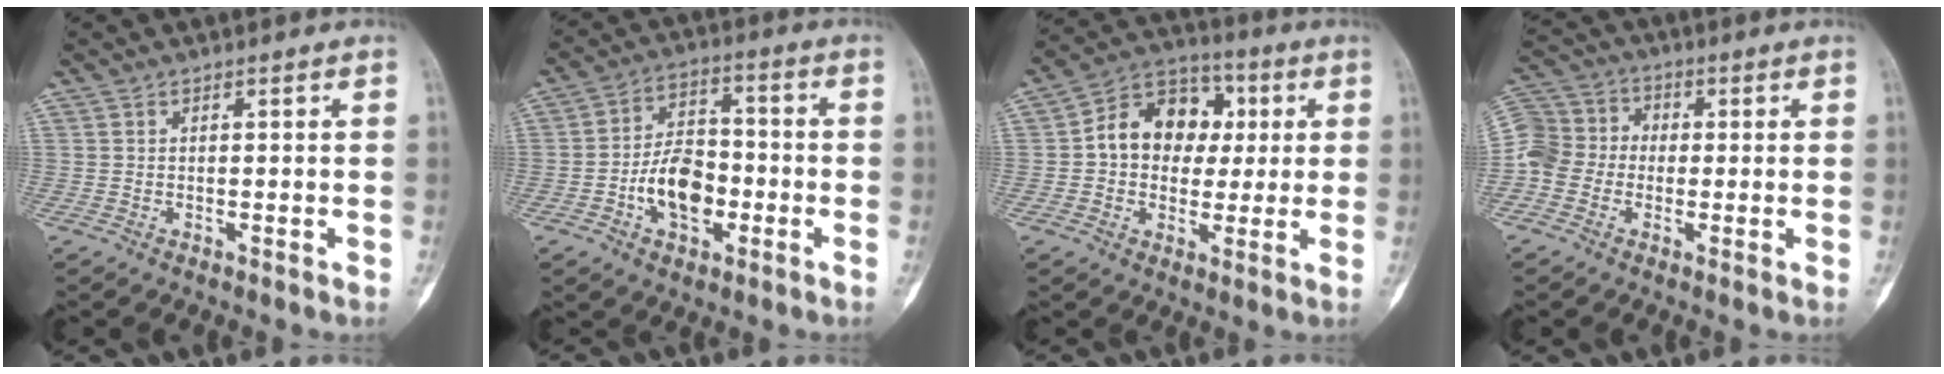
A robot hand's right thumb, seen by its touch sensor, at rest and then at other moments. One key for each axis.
{"total": 11.2, "fx": -3.2, "fy": 7.0, "fz": 8.1, "tx": -0.116, "ty": 0.032, "tz": -0.057}
{"total": 13.4, "fx": 1.6, "fy": 10.7, "fz": 8.0, "tx": -0.082, "ty": 0.024, "tz": 0.017}
{"total": 8.8, "fx": -1.5, "fy": 7.9, "fz": 3.6, "tx": -0.052, "ty": 0.031, "tz": -0.041}